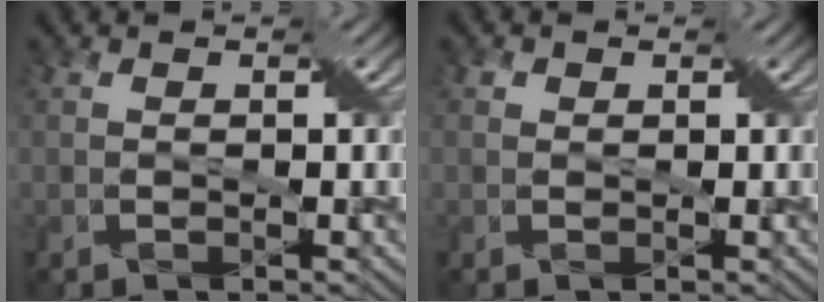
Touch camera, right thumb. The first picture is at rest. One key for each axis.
{"total": 0.8, "fx": 0.4, "fy": 0.7, "fz": 0.1, "tx": 0.001, "ty": -0.002, "tz": 0.007}